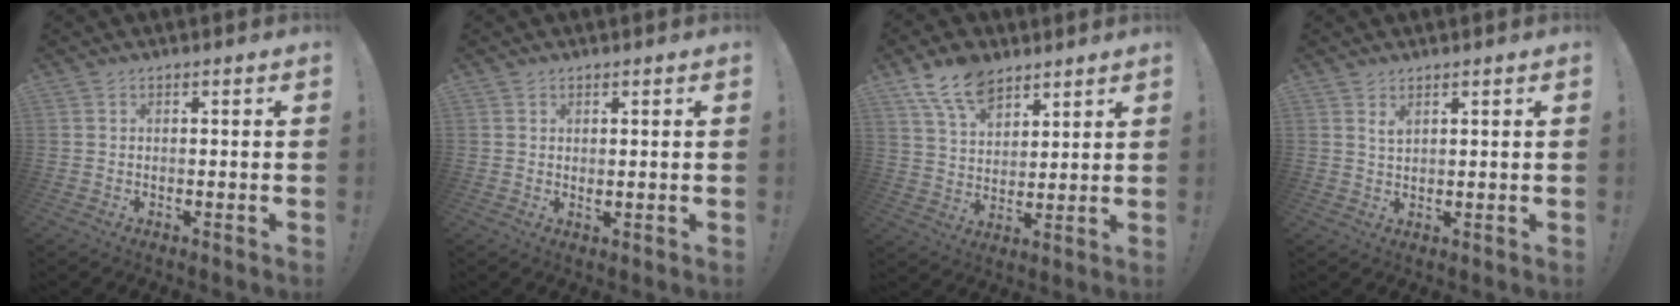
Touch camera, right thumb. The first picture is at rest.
{"total": 0.8, "force": [0.7, 0.1, 0.4], "torque": [-0.002, -0.005, 0.012]}
{"total": 12.2, "force": [8.4, 6.6, 6.0], "torque": [-0.103, -0.043, 0.158]}
{"total": 1.9, "force": [1.4, 0.4, 1.3], "torque": [-0.022, -0.005, 0.024]}